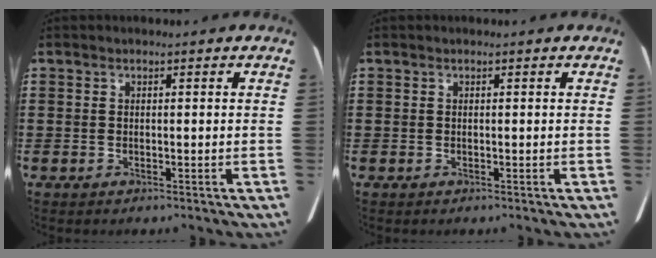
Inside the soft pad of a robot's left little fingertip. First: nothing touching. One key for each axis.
{"total": 0.0}